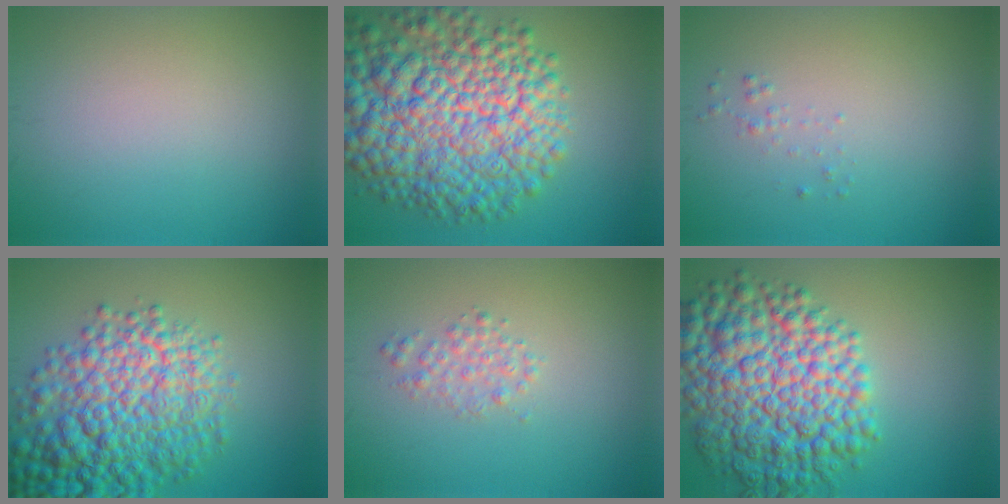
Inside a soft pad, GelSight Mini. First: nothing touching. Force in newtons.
{"total": 13.7, "press": 13.7, "slide": 0.5}
{"total": 0.6, "press": 0.6, "slide": 0.1}
{"total": 10.8, "press": 10.8, "slide": 0.4}
{"total": 1.6, "press": 1.6, "slide": 0.1}
{"total": 12.1, "press": 12.1, "slide": 0.2}